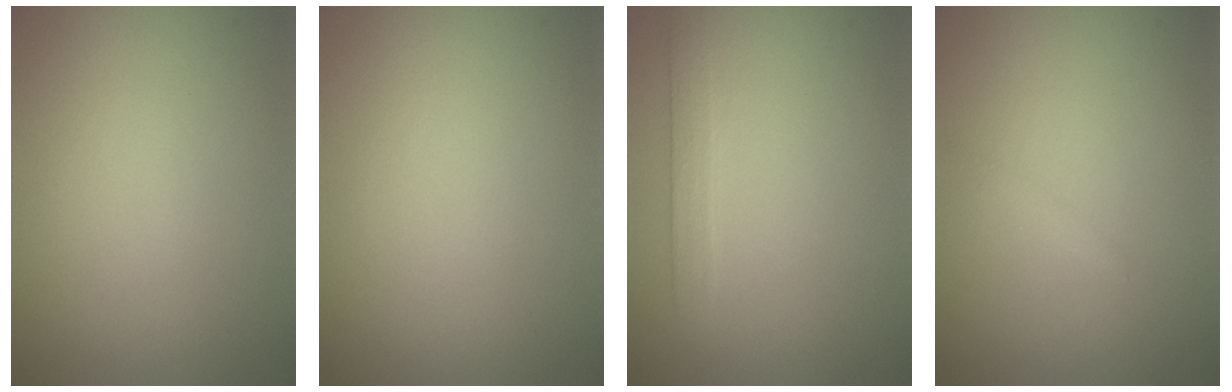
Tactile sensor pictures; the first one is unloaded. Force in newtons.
{"total": 0.0}
{"total": 1.8, "press": 1.8, "slide": 0.1}
{"total": 0.5, "press": 0.5, "slide": 0.0}